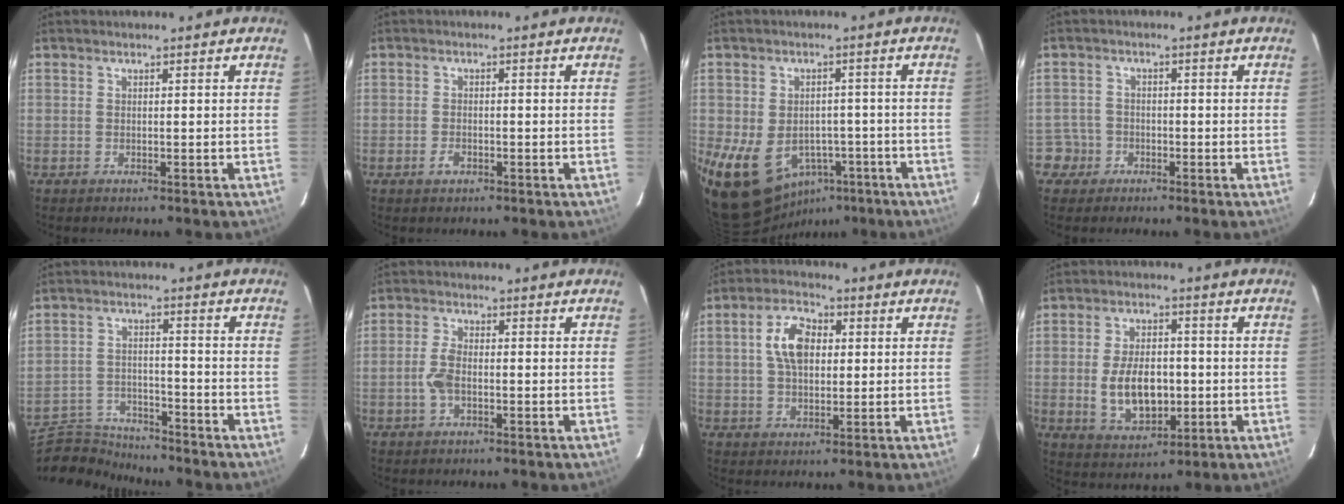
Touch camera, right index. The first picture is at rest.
{"total": 2.1, "force": [-1.1, 1.3, 1.3], "torque": [-0.027, 0.000, -0.020]}
{"total": 13.2, "force": [-5.2, 10.2, 6.4], "torque": [-0.151, 0.007, -0.049]}
{"total": 4.0, "force": [-1.8, 3.5, -0.4], "torque": [0.012, 0.025, -0.032]}
{"total": 10.1, "force": [-9.7, 2.4, 1.1], "torque": [-0.053, 0.006, -0.172]}
{"total": 4.2, "force": [-1.0, 2.2, 3.4], "torque": [-0.077, 0.004, -0.019]}
{"total": 8.2, "force": [1.6, 5.1, 6.2], "torque": [-0.115, 0.020, 0.030]}
{"total": 10.8, "force": [-1.4, 6.2, 8.7], "torque": [-0.171, -0.001, -0.011]}